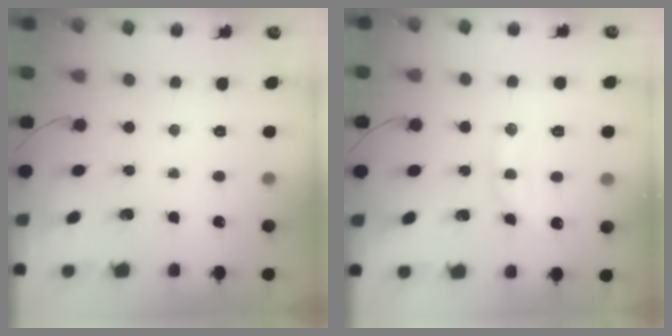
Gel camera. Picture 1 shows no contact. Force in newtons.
{"total": 11.0, "press": 11.0, "slide": 0.6}